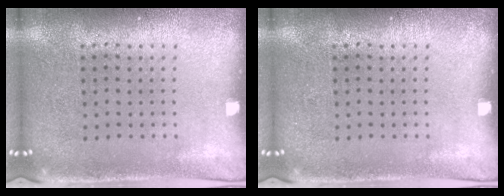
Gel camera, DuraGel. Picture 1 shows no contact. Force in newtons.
{"total": 0.0}